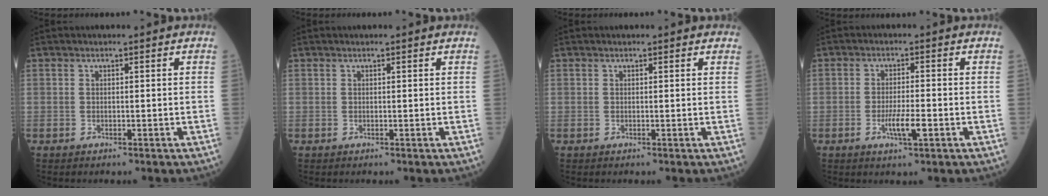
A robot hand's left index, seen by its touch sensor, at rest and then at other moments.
{"total": 0.6, "force": [0.5, 0.1, 0.4], "torque": [-0.009, 0.010, 0.005]}
{"total": 1.5, "force": [1.3, 0.6, 0.6], "torque": [-0.009, 0.015, 0.006]}
{"total": 4.1, "force": [-1.6, 0.5, 3.8], "torque": [-0.074, -0.004, -0.027]}